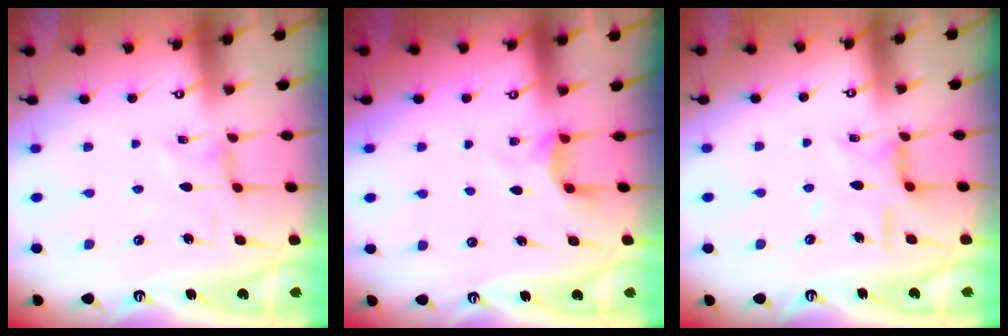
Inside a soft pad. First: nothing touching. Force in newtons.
{"total": 3.5, "press": 3.4, "slide": 0.5}
{"total": 10.8, "press": 10.7, "slide": 0.9}